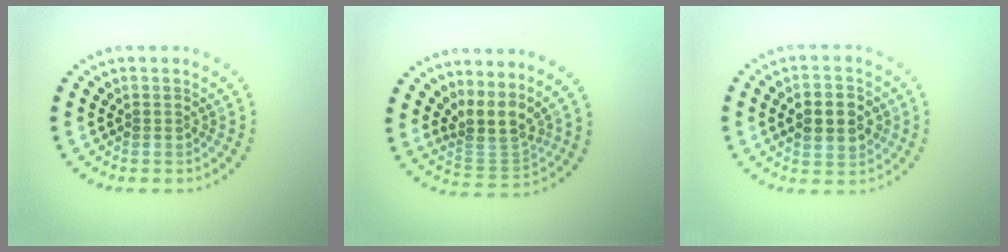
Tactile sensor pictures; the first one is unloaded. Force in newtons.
{"total": 3.6, "press": 2.7, "slide": 2.4}
{"total": 4.7, "press": 4.7, "slide": 0.1}